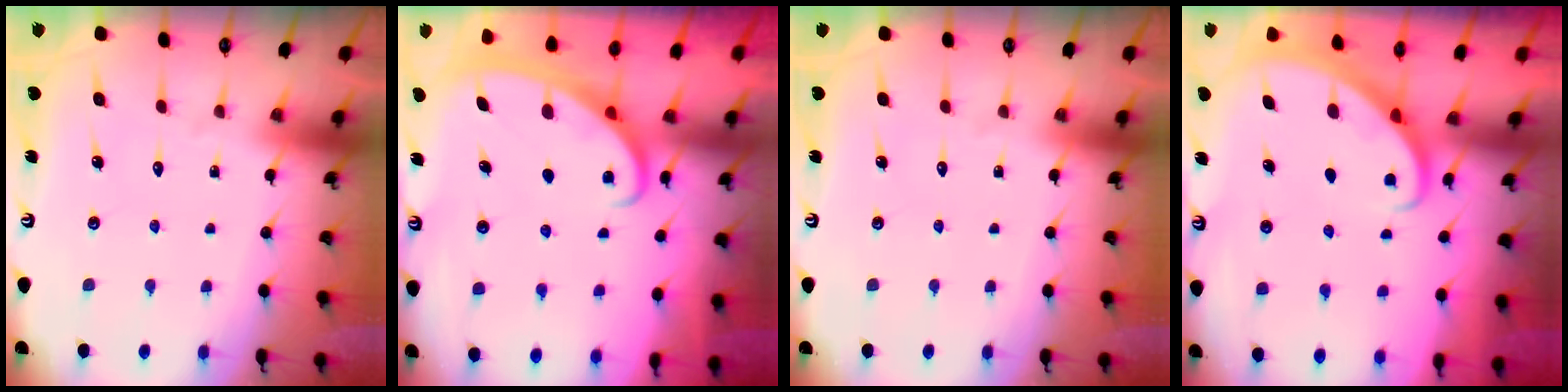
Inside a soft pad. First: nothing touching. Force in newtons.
{"total": 2.5, "press": 2.5, "slide": 0.4}
{"total": 0.0}
{"total": 2.8, "press": 2.8, "slide": 0.2}